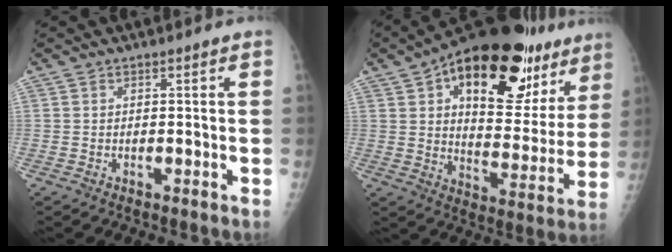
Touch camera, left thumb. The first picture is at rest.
{"total": 29.2, "force": [15.5, 14.5, 20.1], "torque": [-0.254, -0.017, 0.231]}